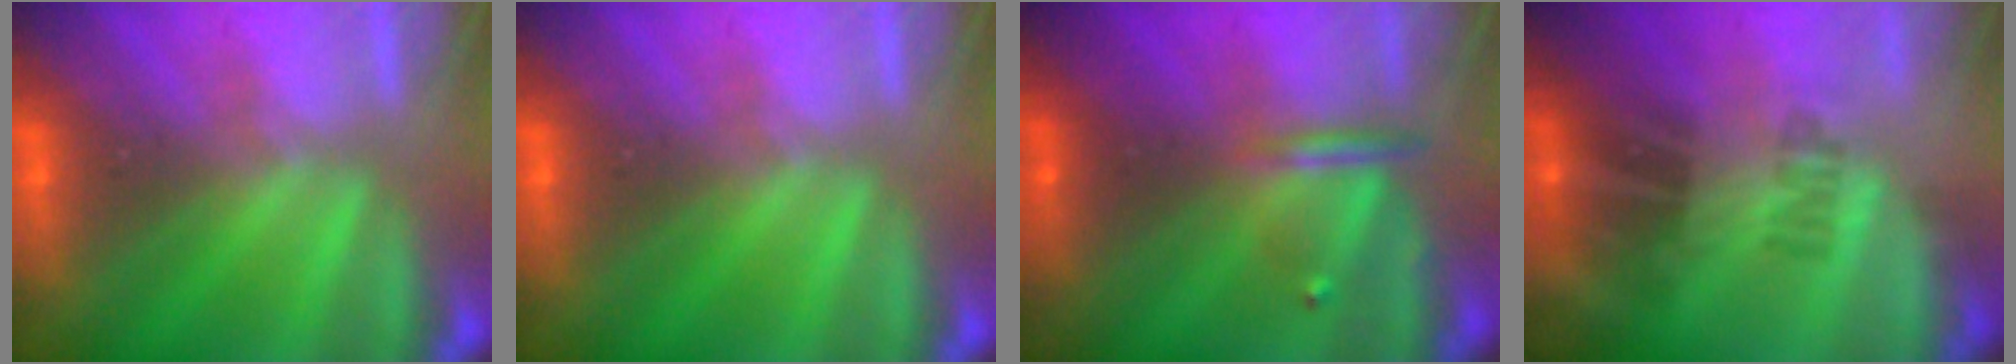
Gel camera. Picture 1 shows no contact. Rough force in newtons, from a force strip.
{"total": 0.0}
{"total": 3.2}
{"total": 2.3}